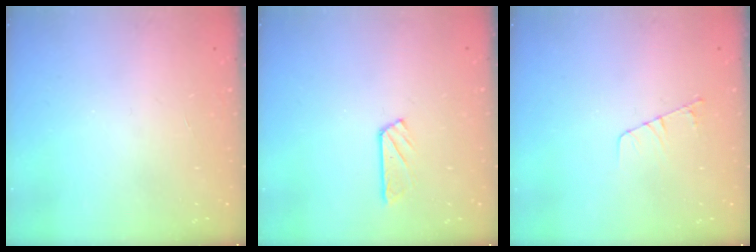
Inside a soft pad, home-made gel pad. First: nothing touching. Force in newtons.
{"total": 3.9, "press": 3.9, "slide": 0.4}
{"total": 4.2, "press": 4.2, "slide": 0.5}